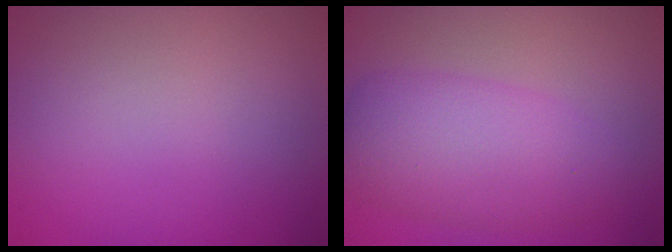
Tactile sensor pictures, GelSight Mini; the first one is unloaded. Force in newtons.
{"total": 5.6, "press": 5.6, "slide": 0.1}